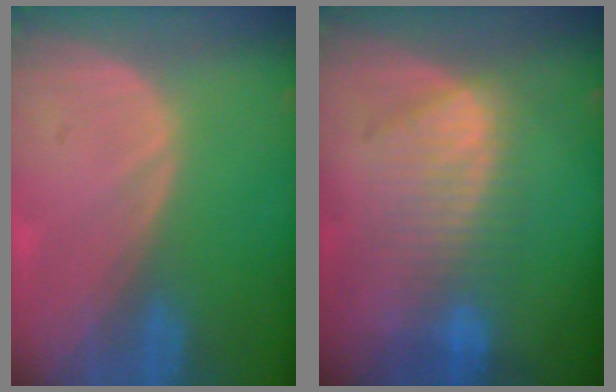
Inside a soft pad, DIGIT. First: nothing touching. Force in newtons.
{"total": 7.6, "press": 7.4, "slide": 1.8}